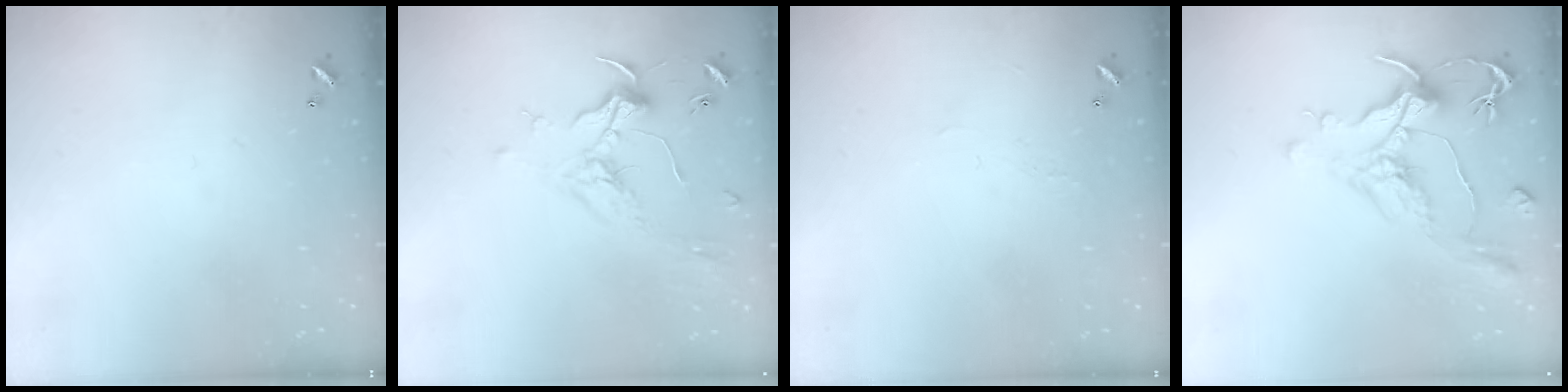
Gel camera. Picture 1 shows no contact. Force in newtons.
{"total": 1.8, "press": 1.6, "slide": 0.8}
{"total": 0.9, "press": 0.7, "slide": 0.6}
{"total": 1.1, "press": 0.2, "slide": 1.1}